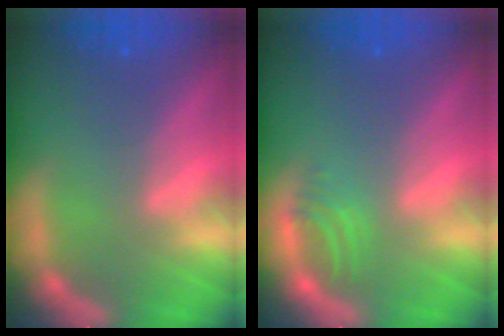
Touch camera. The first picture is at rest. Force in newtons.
{"total": 2.0}